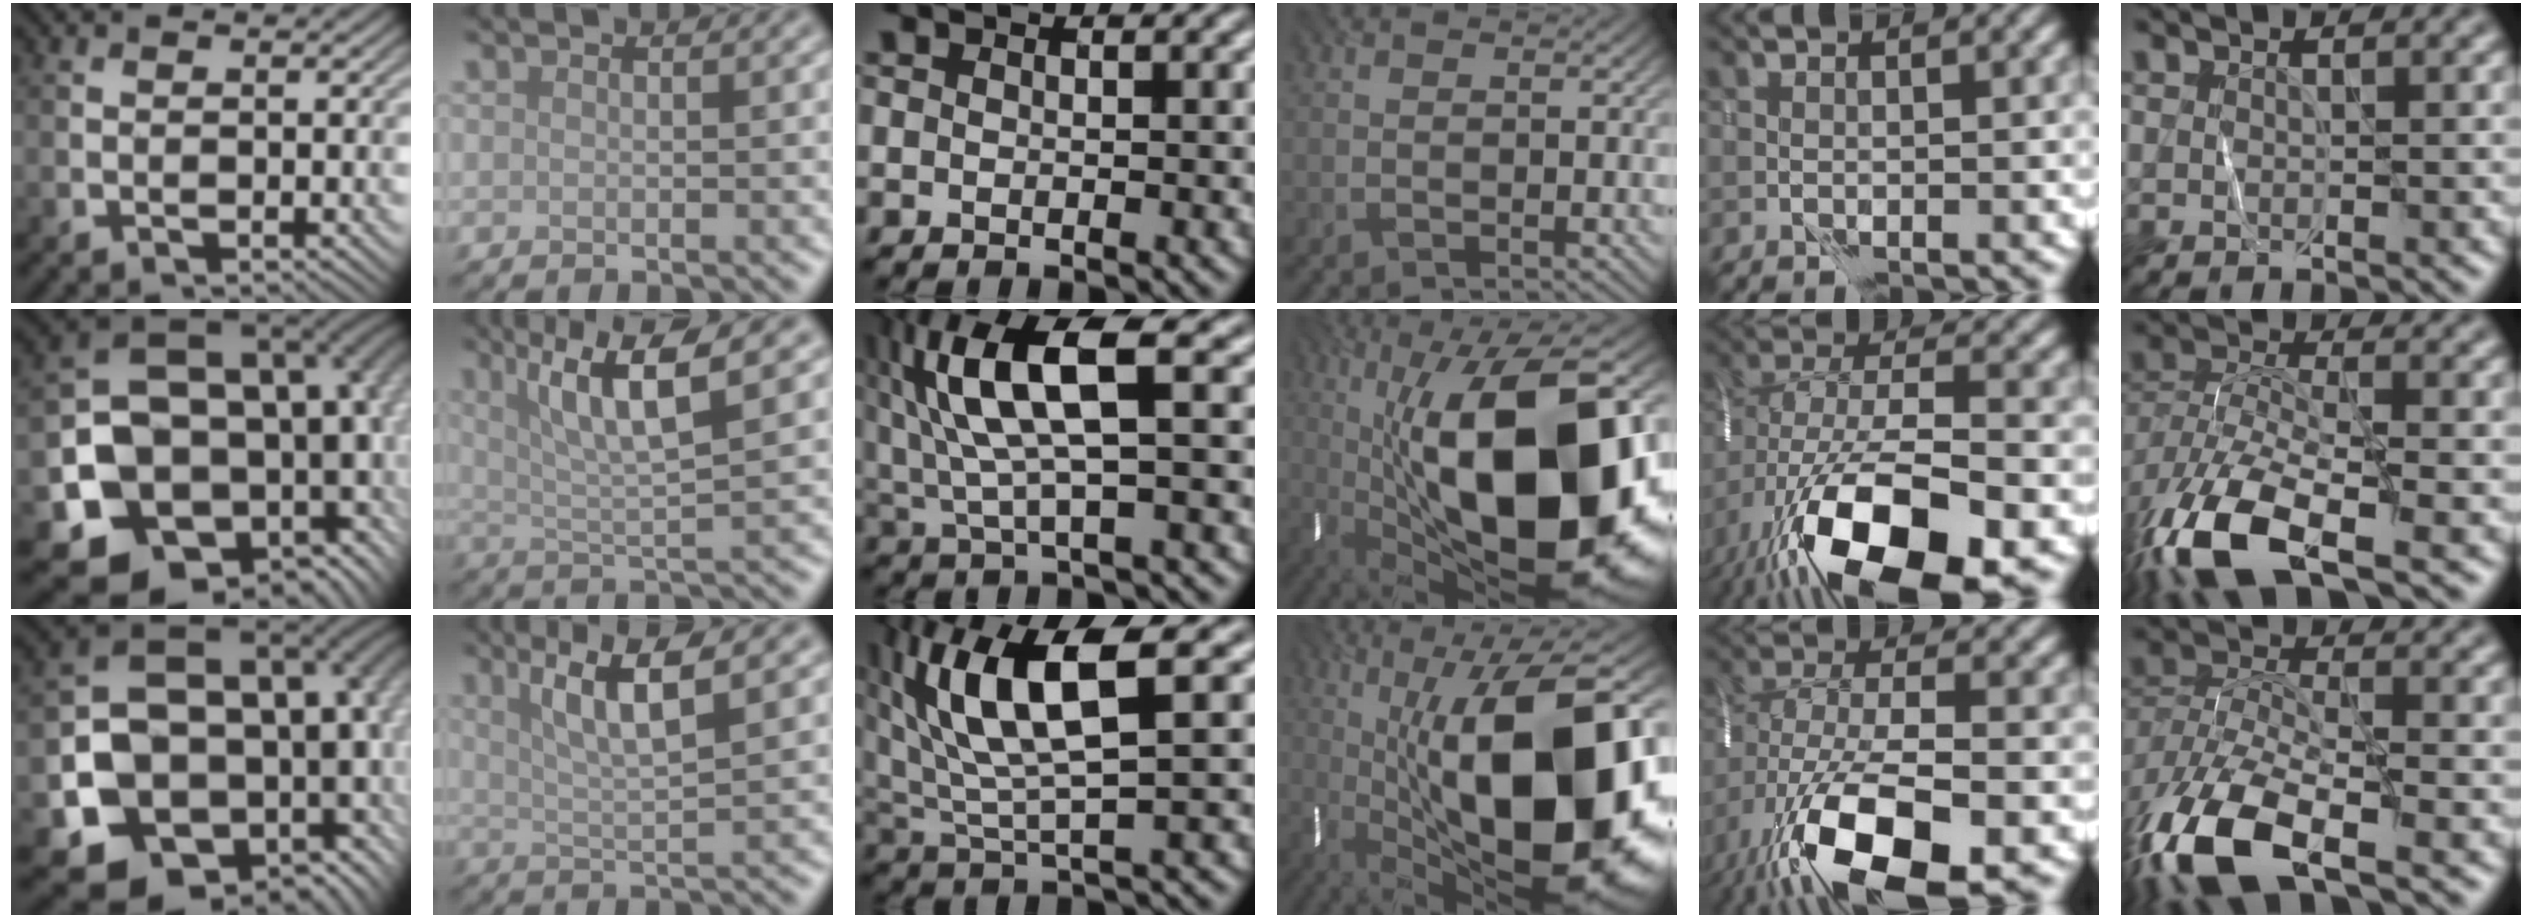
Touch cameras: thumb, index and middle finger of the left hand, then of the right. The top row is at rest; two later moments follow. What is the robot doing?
{"motion": "wrap", "object": "ribbon"}